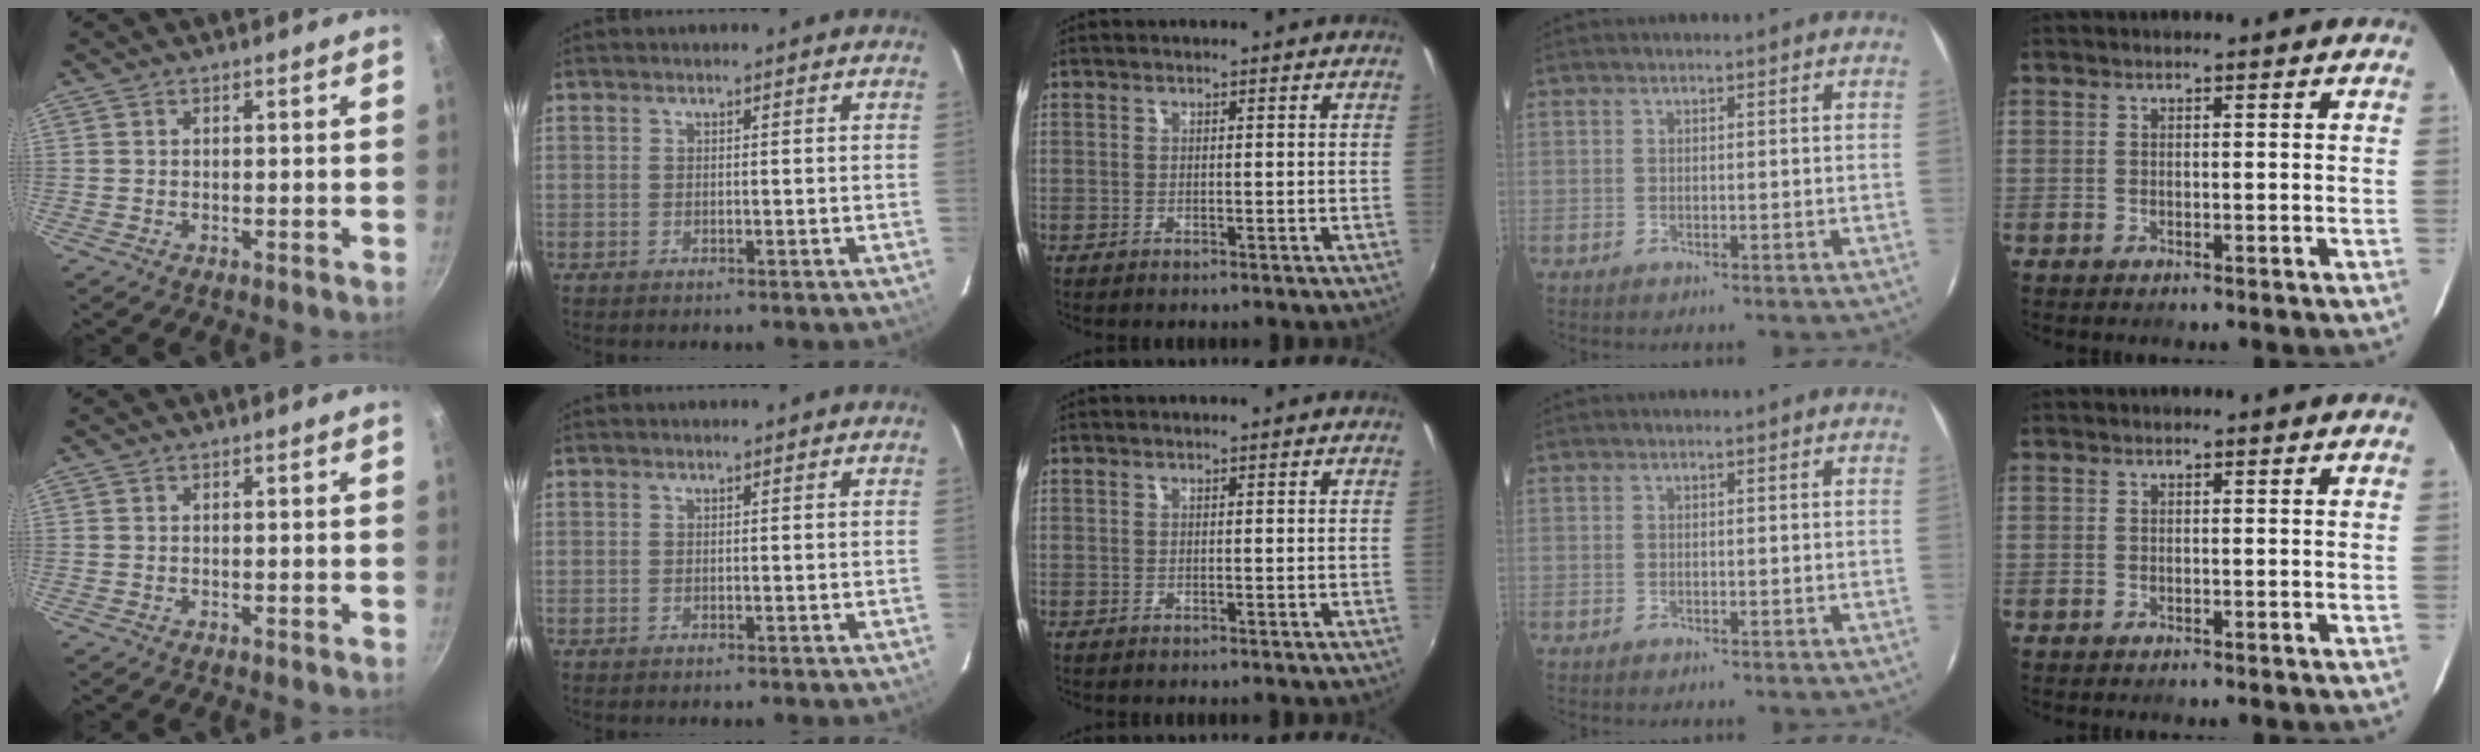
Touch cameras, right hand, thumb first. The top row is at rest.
{}